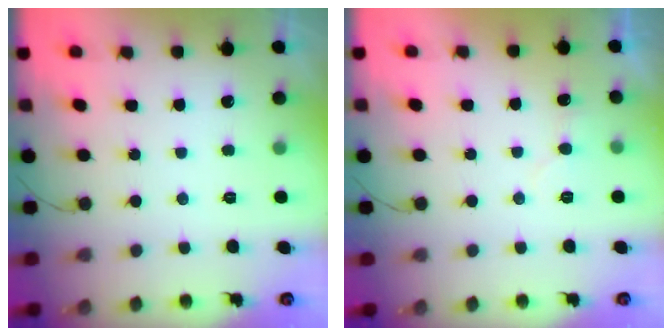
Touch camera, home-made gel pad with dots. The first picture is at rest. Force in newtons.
{"total": 4.3, "press": 4.2, "slide": 0.4}